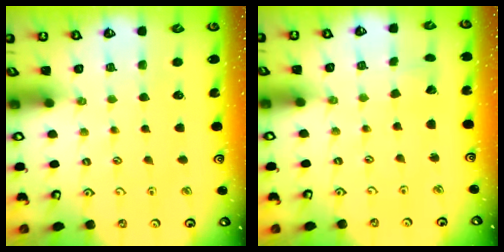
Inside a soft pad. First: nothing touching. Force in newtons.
{"total": 2.9, "press": 2.9, "slide": 0.2}